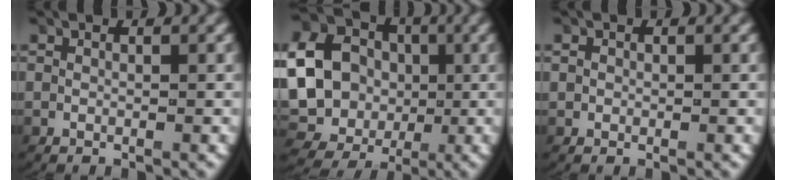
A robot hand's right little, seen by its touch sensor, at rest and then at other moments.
{"total": 18.4, "force": [-0.1, 17.1, 7.0], "torque": [-0.190, -0.047, -0.007]}
{"total": 0.7, "force": [0.1, 0.6, 0.2], "torque": [-0.009, 0.000, 0.003]}